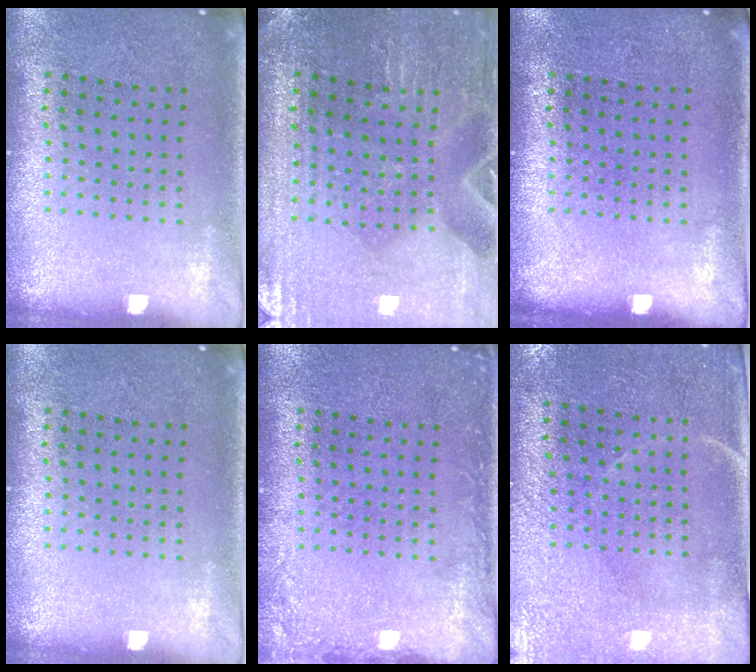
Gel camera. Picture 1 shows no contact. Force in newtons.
{"total": 0.8, "press": 0.8, "slide": 0.2}
{"total": 0.0}
{"total": 0.0}
{"total": 1.6, "press": 1.6, "slide": 0.3}
{"total": 3.0, "press": 2.7, "slide": 1.4}